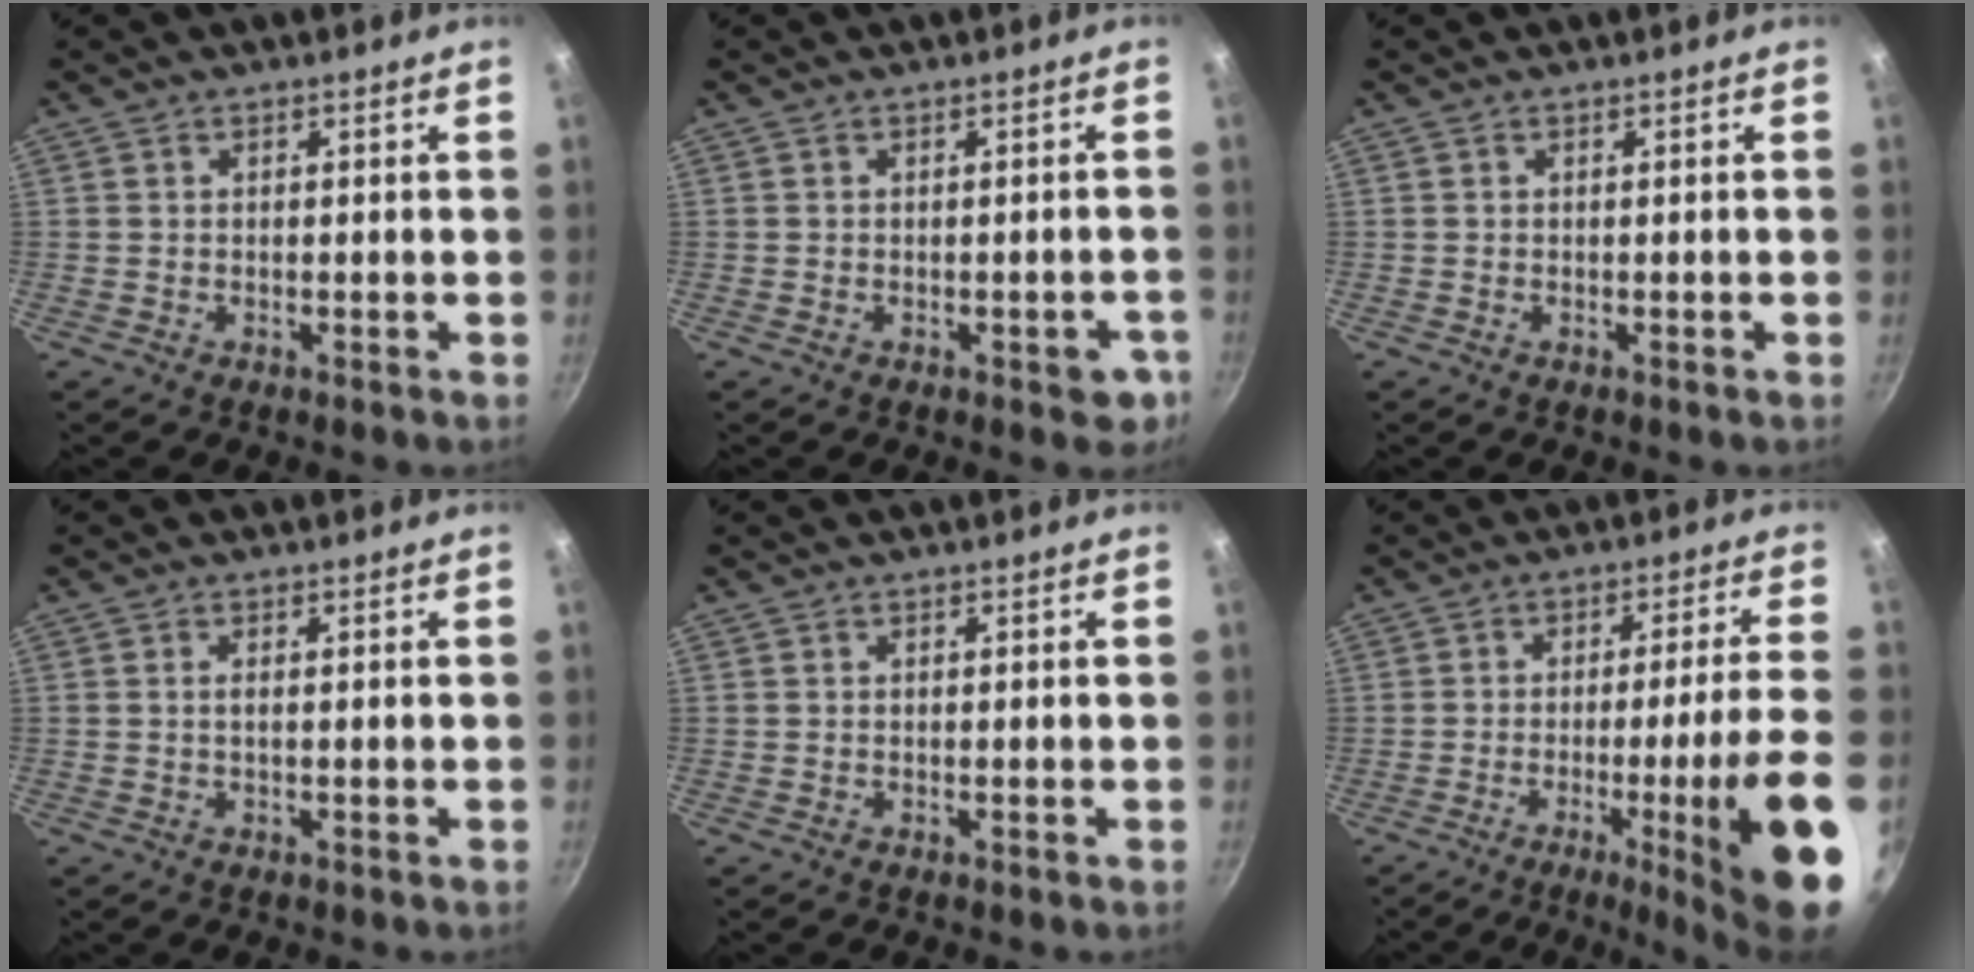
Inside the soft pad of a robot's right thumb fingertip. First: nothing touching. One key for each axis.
{"total": 4.3, "fx": -1.7, "fy": 2.2, "fz": 3.3, "tx": -0.018, "ty": 0.011, "tz": -0.018}
{"total": 0.0}
{"total": 0.9, "fx": 0.1, "fy": 0.2, "fz": 0.8, "tx": -0.018, "ty": 0.001, "tz": 0.001}
{"total": 0.0}
{"total": 17.2, "fx": -6.2, "fy": 0.5, "fz": 16.0, "tx": -0.219, "ty": 0.020, "tz": -0.082}